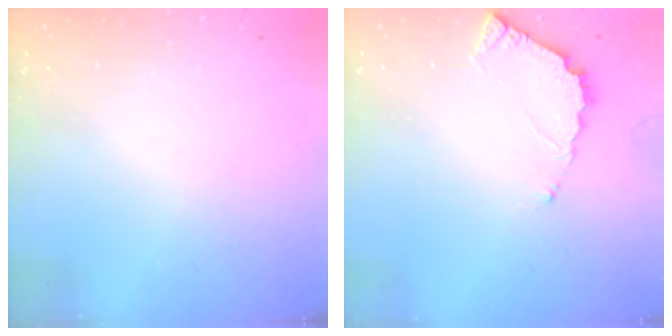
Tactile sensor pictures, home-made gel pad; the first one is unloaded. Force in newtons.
{"total": 4.6, "press": 4.5, "slide": 0.2}